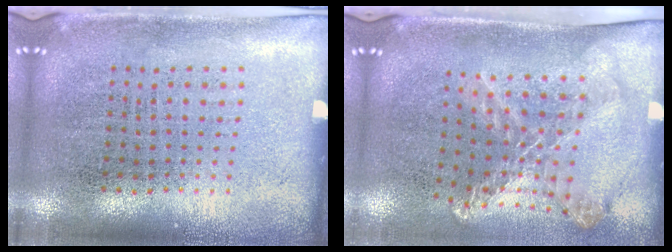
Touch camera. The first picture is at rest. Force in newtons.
{"total": 1.7, "press": 1.3, "slide": 1.1}